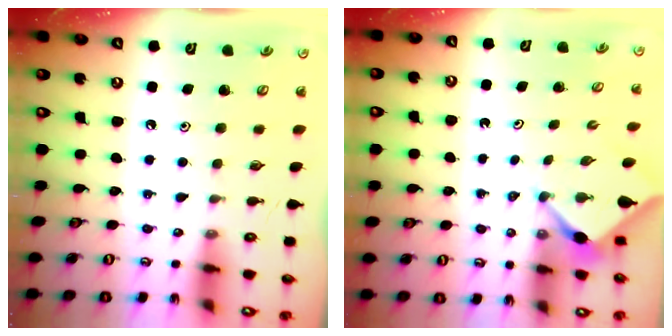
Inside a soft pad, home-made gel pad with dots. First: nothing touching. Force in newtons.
{"total": 3.0, "press": 3.0, "slide": 0.4}